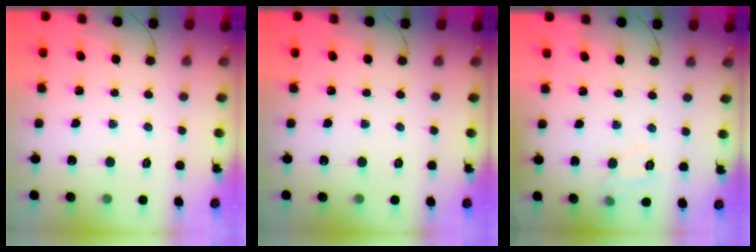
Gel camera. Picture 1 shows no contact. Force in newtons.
{"total": 0.0}
{"total": 7.0, "press": 6.8, "slide": 1.7}